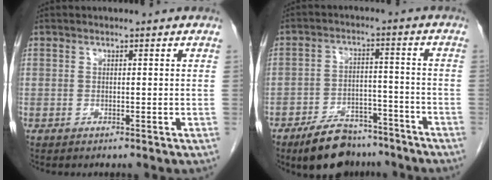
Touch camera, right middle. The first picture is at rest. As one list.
[{"total": 10.3, "force": [-8.4, 4.5, 4.0], "torque": [-0.058, 0.008, -0.135]}]